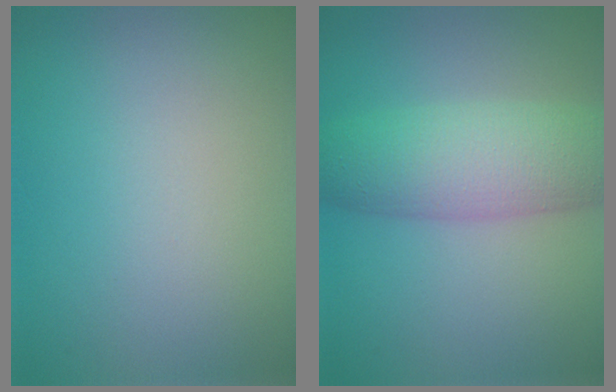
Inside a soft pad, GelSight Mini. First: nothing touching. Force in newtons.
{"total": 6.7, "press": 6.7, "slide": 0.1}